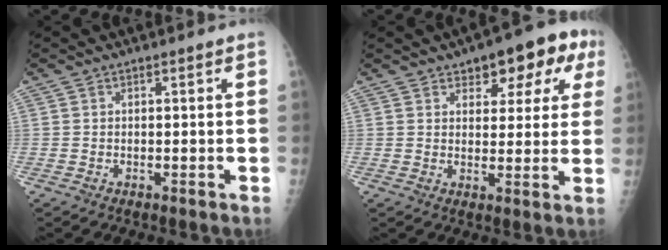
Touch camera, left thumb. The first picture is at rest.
{"total": 11.0, "force": [5.6, 5.4, 7.8], "torque": [-0.056, -0.001, 0.069]}